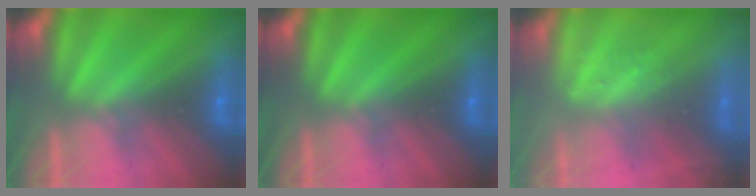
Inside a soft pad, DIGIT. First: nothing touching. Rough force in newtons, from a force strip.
{"total": 0.0}
{"total": 2.4}